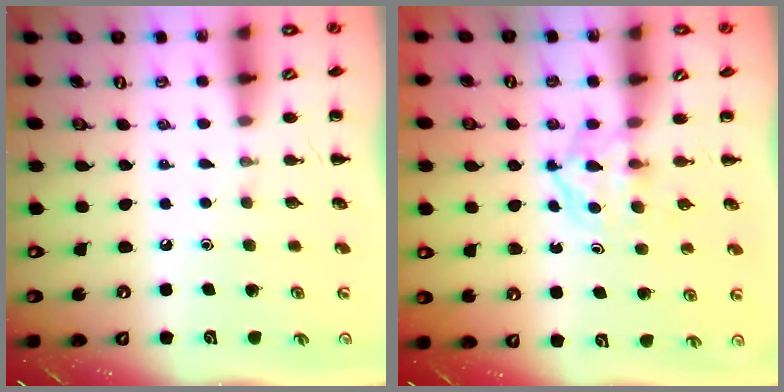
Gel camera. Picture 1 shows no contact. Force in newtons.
{"total": 4.5, "press": 4.5, "slide": 0.7}